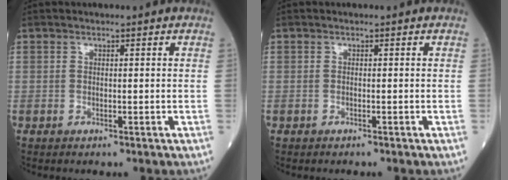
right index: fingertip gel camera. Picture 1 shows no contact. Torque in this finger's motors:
{"motor_torque": [0.14, -0.28, 0.05, 0.02]}